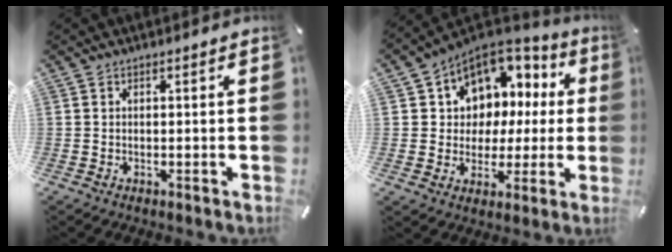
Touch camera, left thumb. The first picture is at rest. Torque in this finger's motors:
{"motor_torque": [1.77, 3.24, 1.00, 0.75, 0.06]}